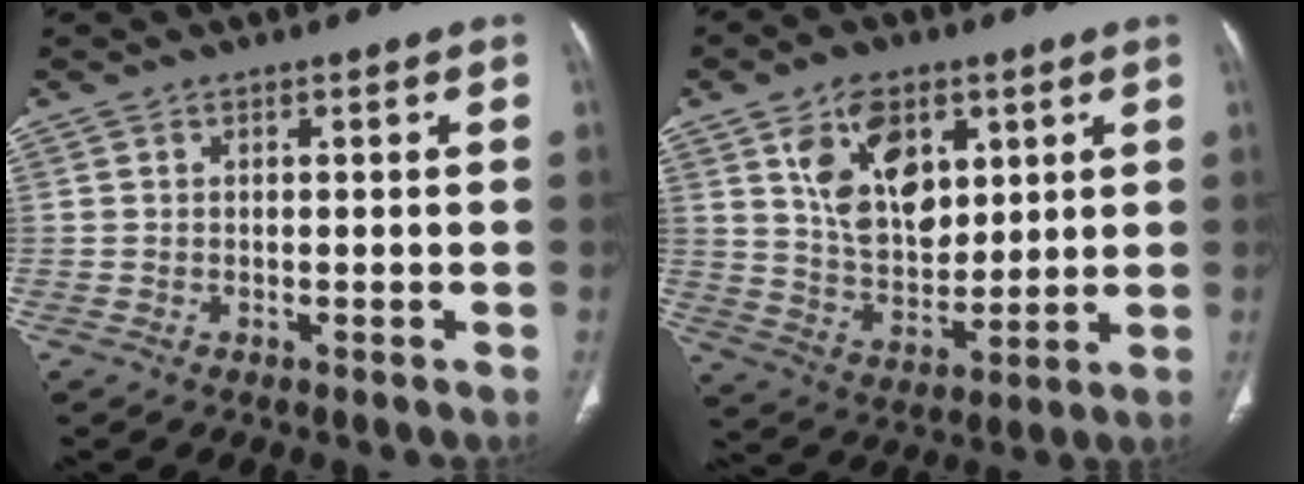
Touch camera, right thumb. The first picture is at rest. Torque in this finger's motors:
{"motor_torque": [1.54, 1.85, 0.39, 0.61, 0.12]}